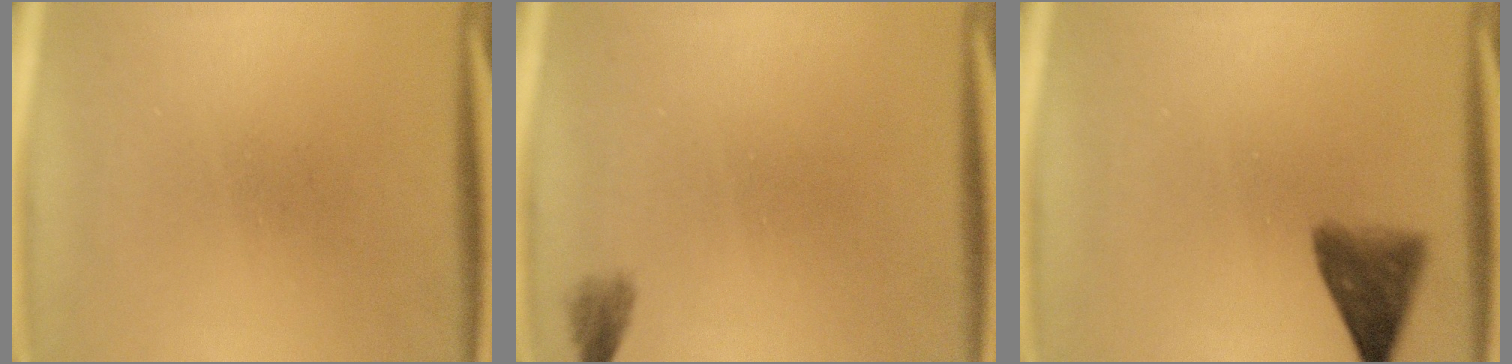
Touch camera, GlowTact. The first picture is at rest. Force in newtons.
{"total": 1.3}
{"total": 5.2}